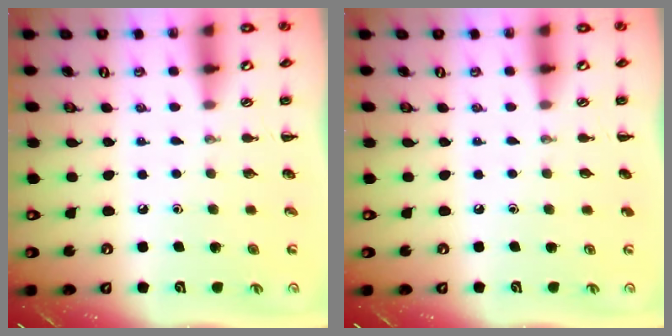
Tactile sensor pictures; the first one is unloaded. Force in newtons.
{"total": 0.0}